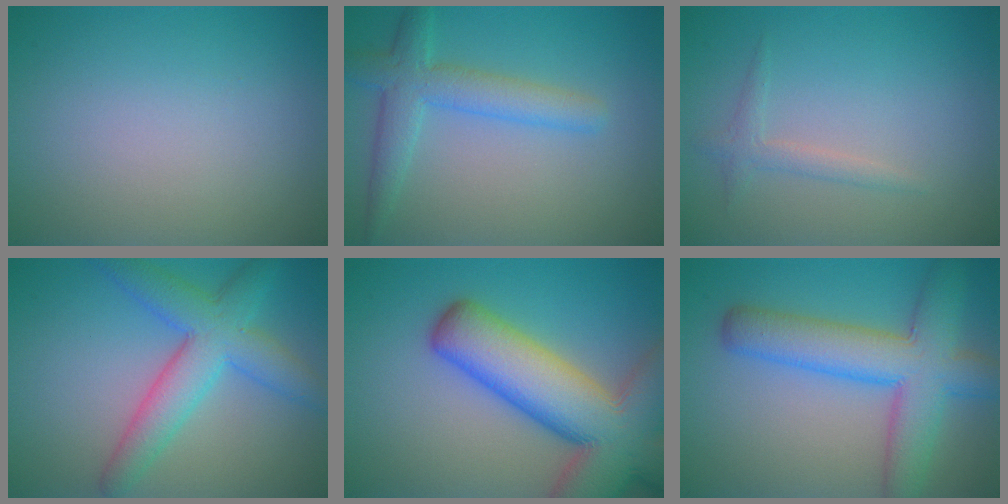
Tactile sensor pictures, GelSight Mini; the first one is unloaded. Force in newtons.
{"total": 4.1, "press": 4.0, "slide": 0.2}
{"total": 1.4, "press": 1.4, "slide": 0.1}
{"total": 6.1, "press": 6.1, "slide": 0.1}
{"total": 13.5, "press": 13.5, "slide": 0.8}
{"total": 8.0, "press": 8.0, "slide": 0.4}